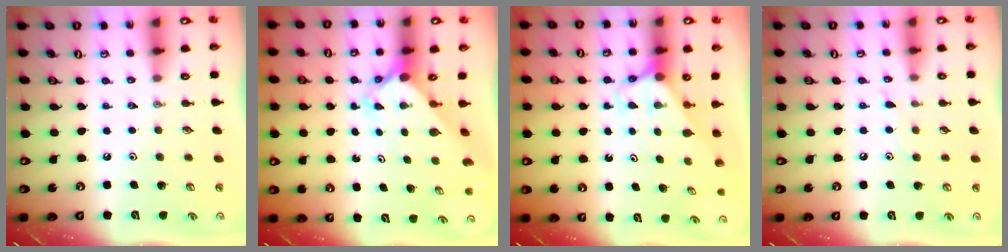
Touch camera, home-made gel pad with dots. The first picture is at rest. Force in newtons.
{"total": 2.5, "press": 2.5, "slide": 0.3}
{"total": 2.7, "press": 2.7, "slide": 0.2}
{"total": 5.0, "press": 5.0, "slide": 0.4}